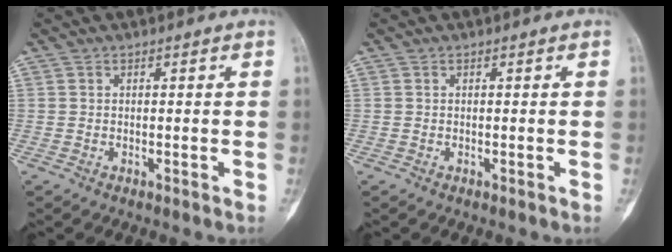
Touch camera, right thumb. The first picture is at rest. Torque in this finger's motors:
{"motor_torque": [2.52, 2.49, 0.00, 0.00, 0.01]}